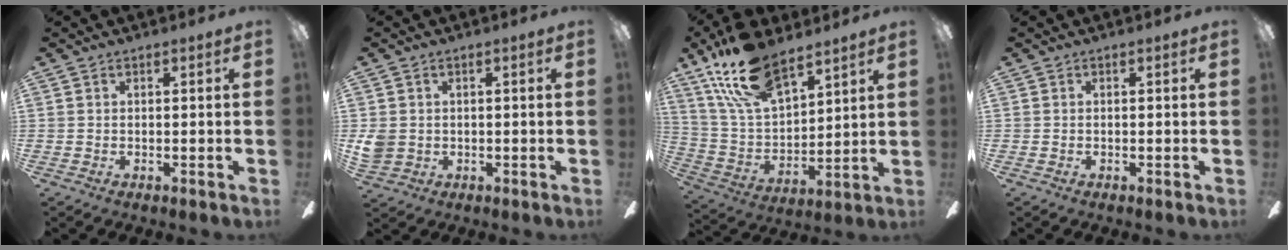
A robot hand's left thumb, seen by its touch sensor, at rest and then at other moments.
{"total": 3.6, "force": [0.5, 3.3, 1.4], "torque": [-0.035, 0.006, 0.013]}
{"total": 19.3, "force": [13.7, 8.5, 10.7], "torque": [-0.217, -0.069, 0.246]}
{"total": 0.0}